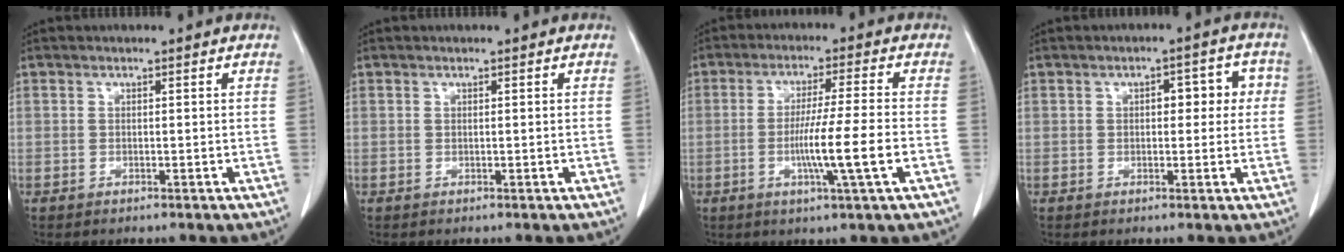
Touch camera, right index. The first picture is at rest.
{"total": 0.0}
{"total": 9.0, "force": [-2.3, -1.1, 8.6], "torque": [-0.153, -0.011, -0.040]}
{"total": 5.0, "force": [0.8, 2.6, 4.2], "torque": [-0.043, 0.026, 0.007]}